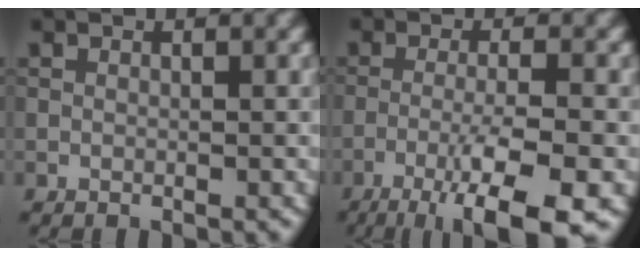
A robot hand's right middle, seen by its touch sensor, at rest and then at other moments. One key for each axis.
{"total": 8.1, "fx": -4.6, "fy": 1.6, "fz": 6.5, "tx": -0.097, "ty": -0.003, "tz": -0.078}